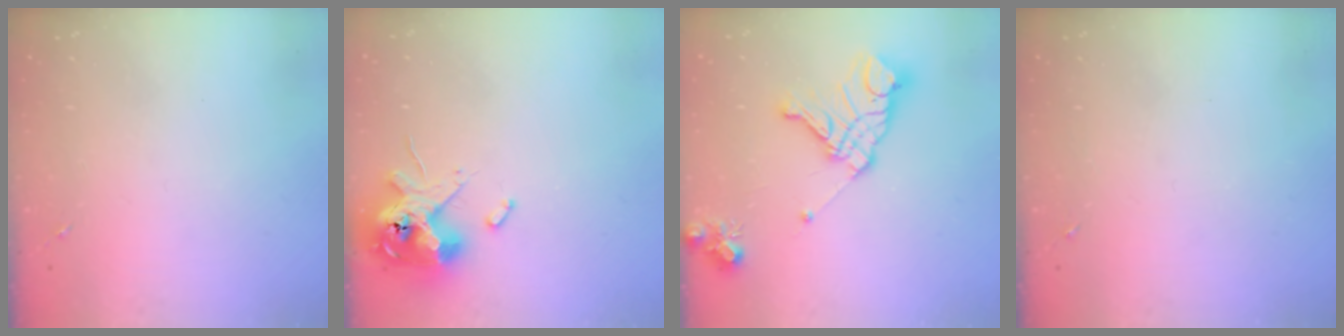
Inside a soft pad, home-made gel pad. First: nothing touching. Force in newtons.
{"total": 14.6, "press": 14.4, "slide": 2.8}
{"total": 15.8, "press": 15.7, "slide": 1.7}
{"total": 0.0}